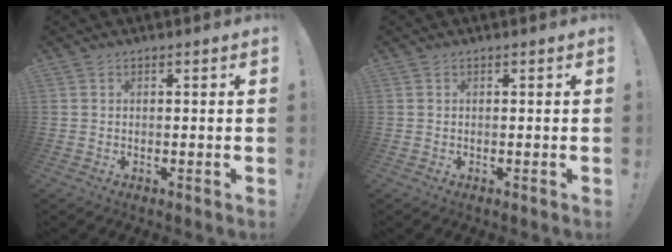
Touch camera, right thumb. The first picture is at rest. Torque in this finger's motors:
{"motor_torque": [0.00, 0.00, 0.00, 0.00, 0.00]}